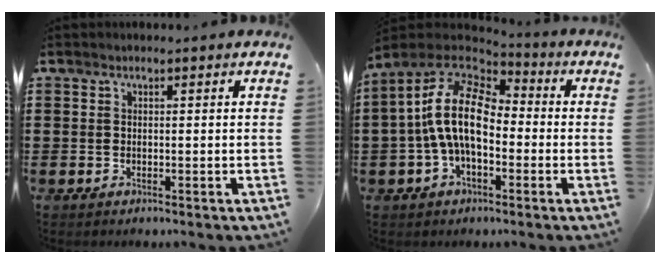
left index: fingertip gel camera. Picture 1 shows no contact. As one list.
[{"total": 12.6, "force": [-1.2, 6.3, 10.8], "torque": [-0.255, -0.010, -0.037]}]